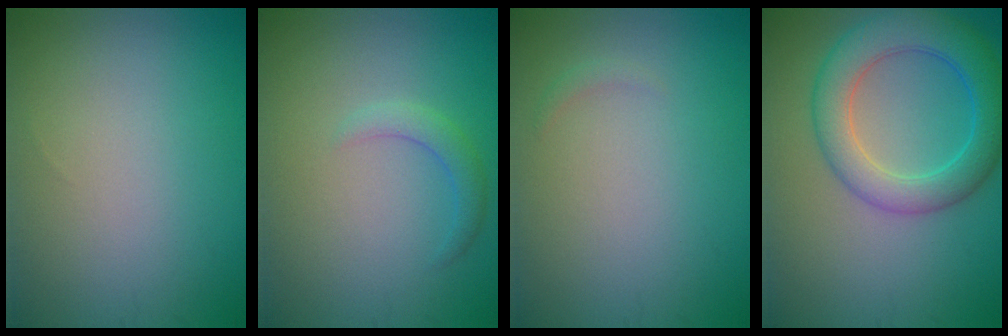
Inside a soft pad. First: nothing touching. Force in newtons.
{"total": 1.7, "press": 1.7, "slide": 0.1}
{"total": 0.5, "press": 0.5, "slide": 0.0}
{"total": 6.2, "press": 6.2, "slide": 0.2}